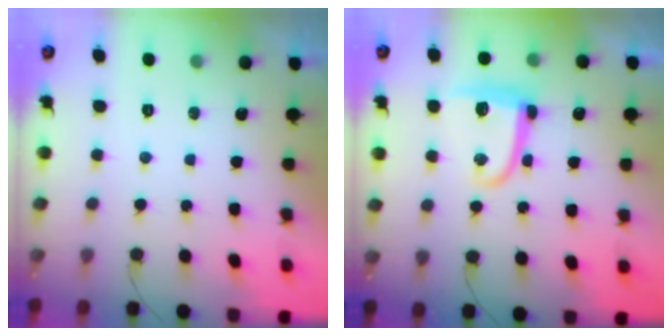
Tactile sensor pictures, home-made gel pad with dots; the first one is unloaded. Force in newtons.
{"total": 11.3, "press": 11.3, "slide": 0.4}